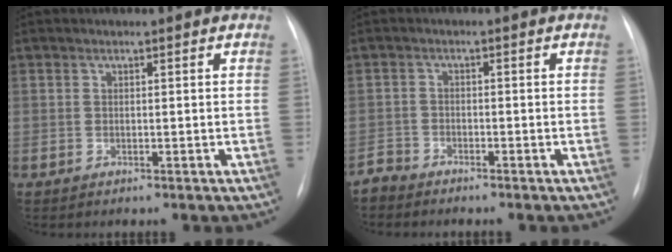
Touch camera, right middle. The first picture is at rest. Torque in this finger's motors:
{"motor_torque": [0.21, -0.40, 0.00, 0.01]}